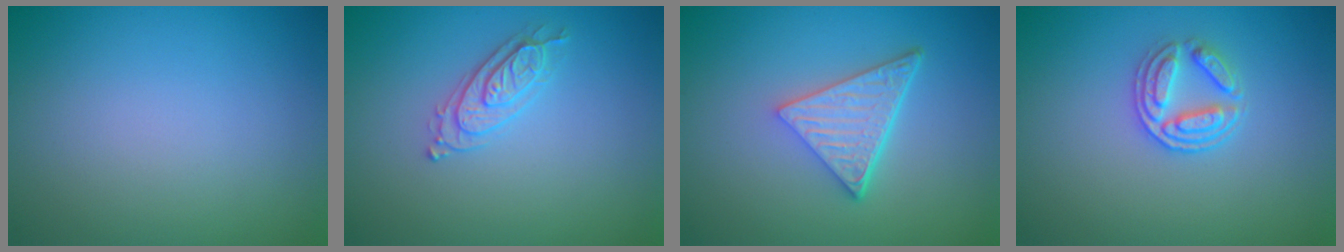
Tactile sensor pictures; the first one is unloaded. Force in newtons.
{"total": 2.2, "press": 2.2, "slide": 0.3}
{"total": 4.8, "press": 3.3, "slide": 3.5}
{"total": 3.0, "press": 2.7, "slide": 1.5}